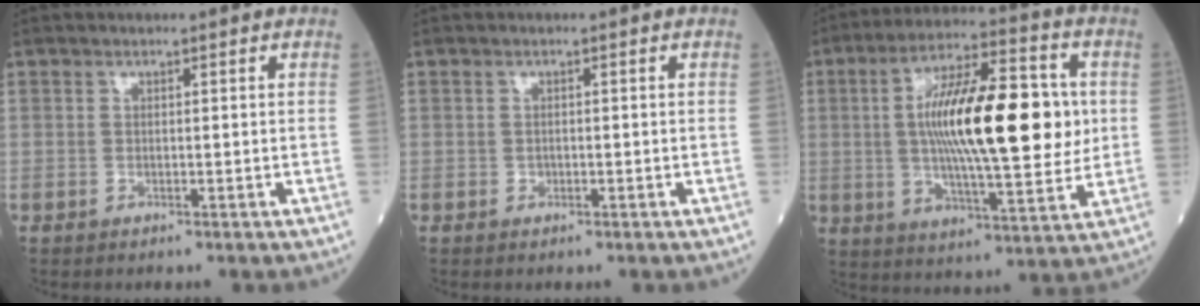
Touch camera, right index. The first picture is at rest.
{"total": 0.7, "force": [-0.2, 0.6, 0.3], "torque": [-0.006, 0.002, -0.004]}
{"total": 19.4, "force": [2.0, 4.6, 18.8], "torque": [-0.323, 0.016, 0.031]}